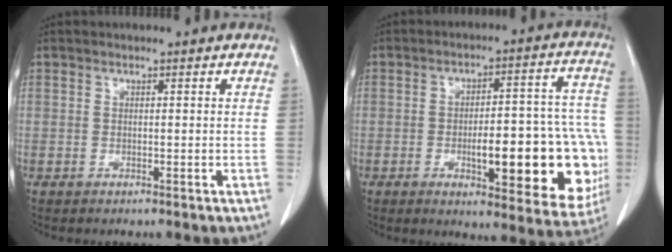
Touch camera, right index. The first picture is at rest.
{"total": 20.5, "force": [-4.6, 6.0, 19.1], "torque": [-0.158, 0.032, -0.036]}